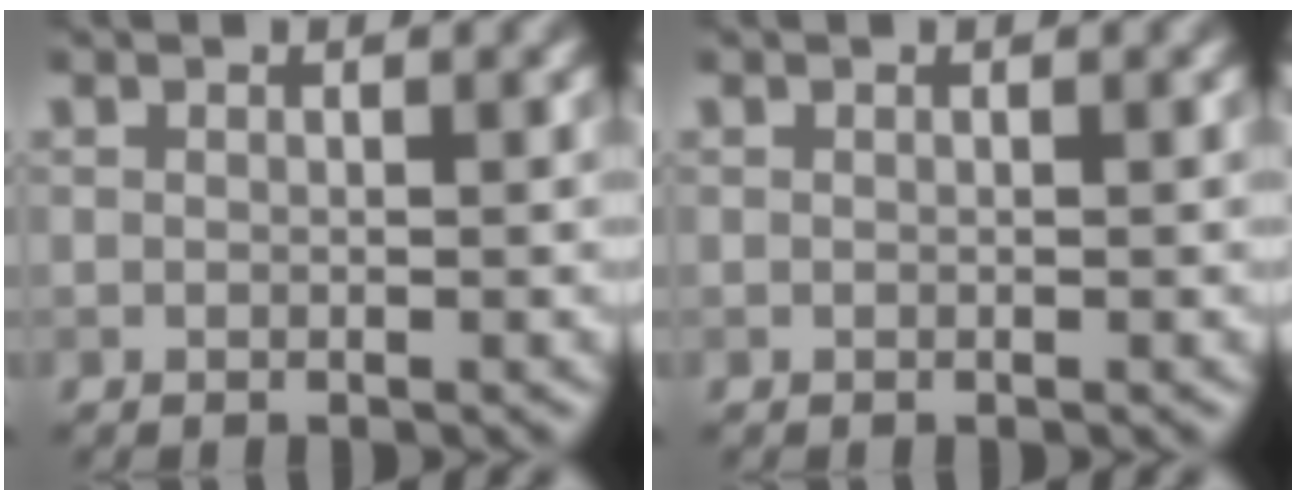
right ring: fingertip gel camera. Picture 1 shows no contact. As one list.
[{"total": 0.0}]